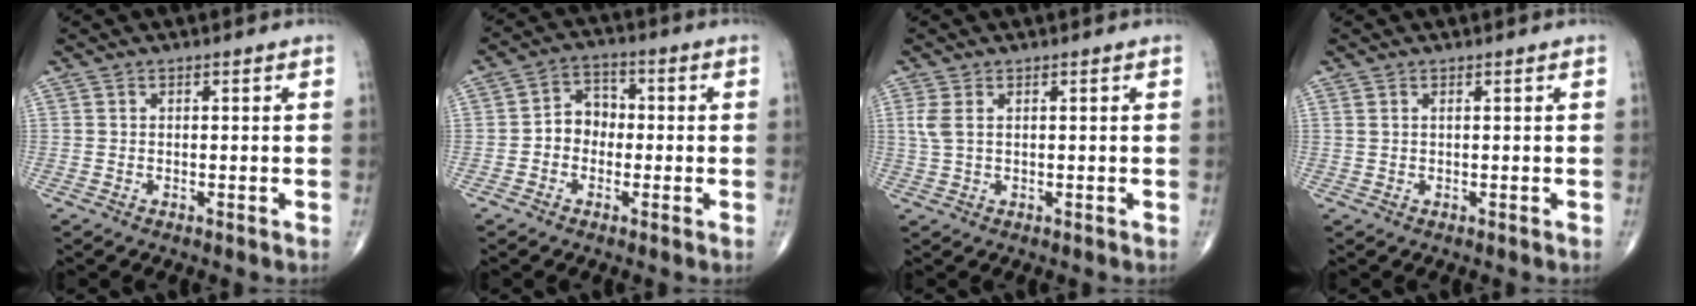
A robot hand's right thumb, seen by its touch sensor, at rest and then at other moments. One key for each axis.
{"total": 5.7, "fx": -0.9, "fy": 4.7, "fz": 3.2, "tx": -0.025, "ty": 0.025, "tz": -0.029}
{"total": 2.7, "fx": 0.8, "fy": 1.3, "fz": 2.3, "tx": -0.064, "ty": 0.007, "tz": 0.022}
{"total": 0.6, "fx": 0.3, "fy": 0.1, "fz": 0.5, "tx": -0.017, "ty": 0.008, "tz": 0.008}